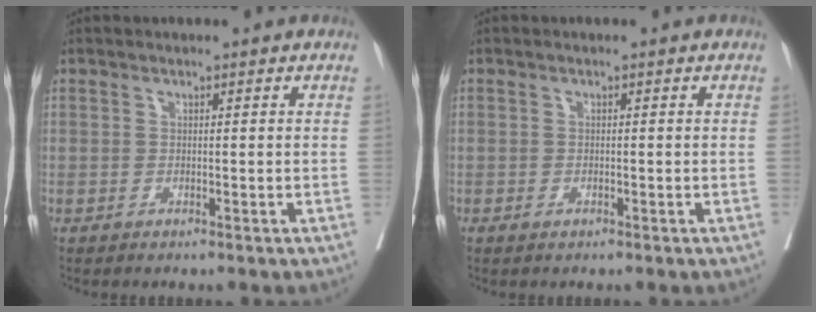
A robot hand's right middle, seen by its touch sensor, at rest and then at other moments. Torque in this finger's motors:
{"motor_torque": [0.25, -0.25, -0.02, -0.01]}